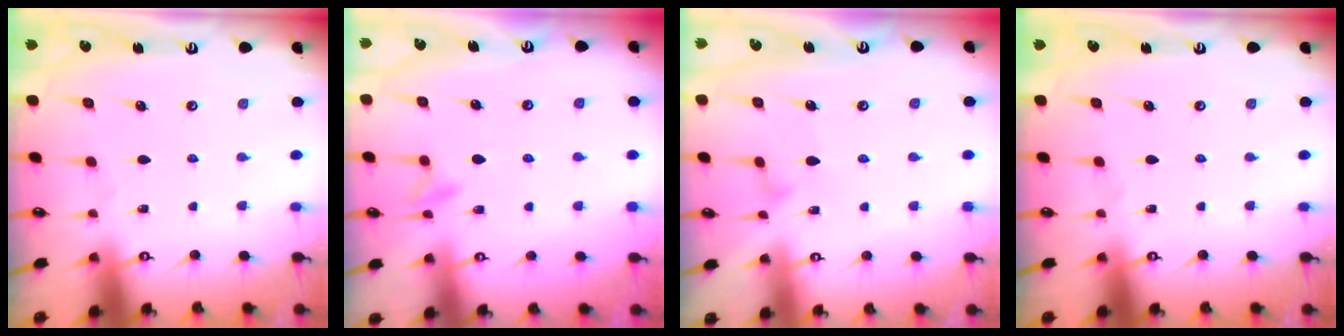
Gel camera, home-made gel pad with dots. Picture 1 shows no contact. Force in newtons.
{"total": 7.9, "press": 7.9, "slide": 0.8}
{"total": 5.7, "press": 5.7, "slide": 0.3}
{"total": 0.0}